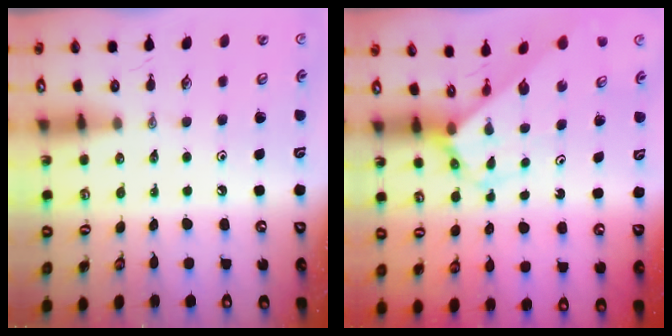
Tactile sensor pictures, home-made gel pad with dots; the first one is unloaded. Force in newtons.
{"total": 2.8, "press": 2.8, "slide": 0.1}